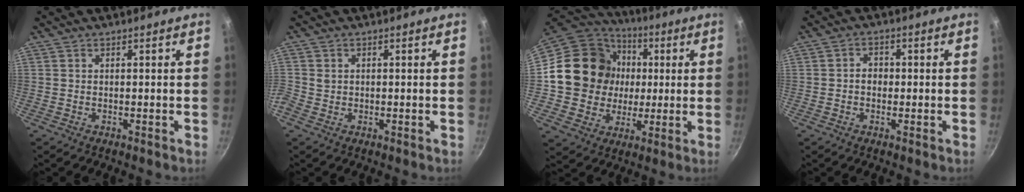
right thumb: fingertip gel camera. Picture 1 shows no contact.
{"total": 1.2, "force": [0.0, 1.1, 0.4], "torque": [-0.008, 0.003, -0.001]}
{"total": 19.7, "force": [2.0, 17.7, 8.4], "torque": [-0.135, 0.020, 0.040]}
{"total": 2.7, "force": [-0.2, 2.2, 1.5], "torque": [-0.011, 0.009, -0.005]}